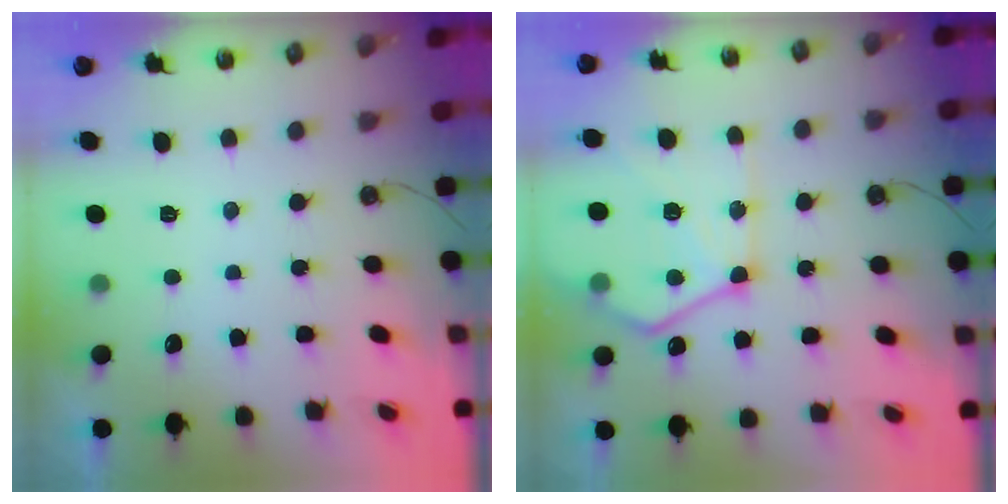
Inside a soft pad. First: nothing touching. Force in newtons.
{"total": 18.3, "press": 18.3, "slide": 1.4}